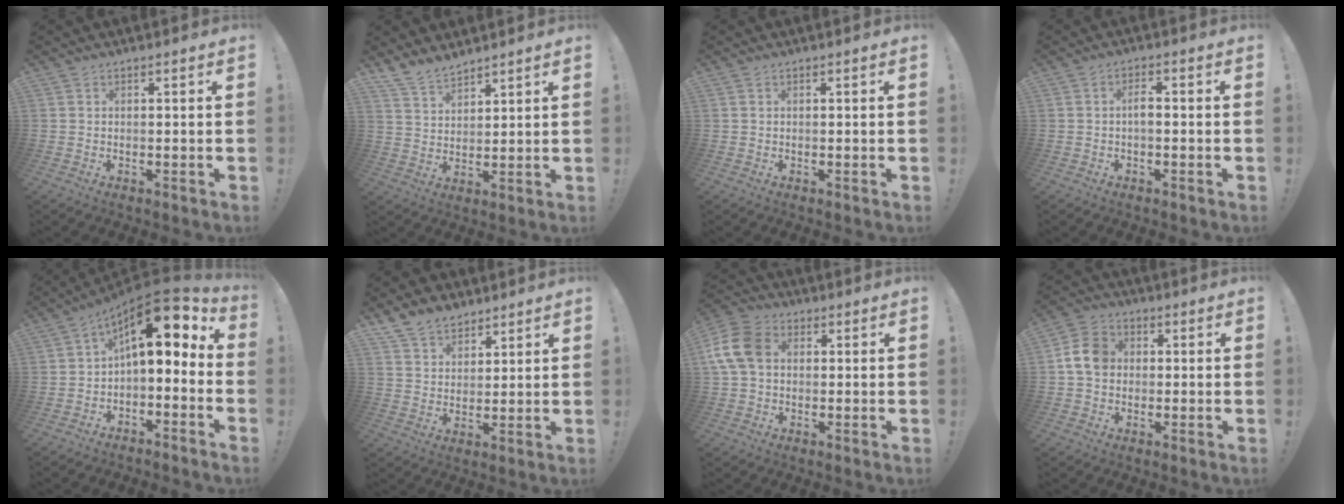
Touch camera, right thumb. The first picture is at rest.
{"total": 7.4, "force": [6.6, 2.7, 2.0], "torque": [-0.051, -0.039, 0.129]}
{"total": 0.0}
{"total": 2.8, "force": [-0.3, 1.1, 2.6], "torque": [-0.048, 0.006, -0.008]}
{"total": 12.8, "force": [5.0, 5.1, 10.6], "torque": [-0.153, -0.044, 0.084]}
{"total": 8.7, "force": [7.0, 4.8, 2.0], "torque": [-0.051, -0.037, 0.139]}
{"total": 12.3, "force": [1.9, 8.8, 8.4], "torque": [-0.168, 0.007, 0.037]}
{"total": 9.2, "force": [0.7, 7.3, 5.6], "torque": [-0.087, 0.017, 0.020]}